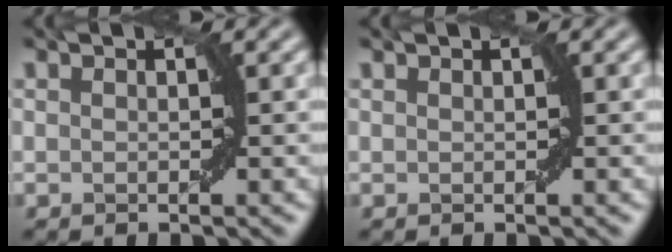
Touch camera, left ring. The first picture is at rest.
{"total": 0.0}